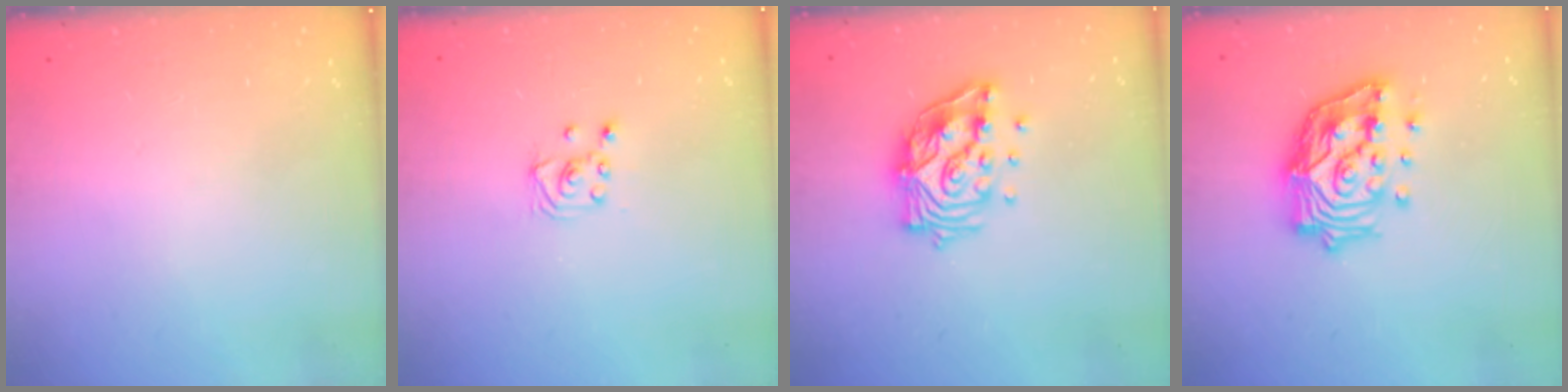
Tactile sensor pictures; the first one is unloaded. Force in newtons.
{"total": 2.0, "press": 2.0, "slide": 0.2}
{"total": 13.7, "press": 13.7, "slide": 1.2}
{"total": 16.9, "press": 16.7, "slide": 2.3}